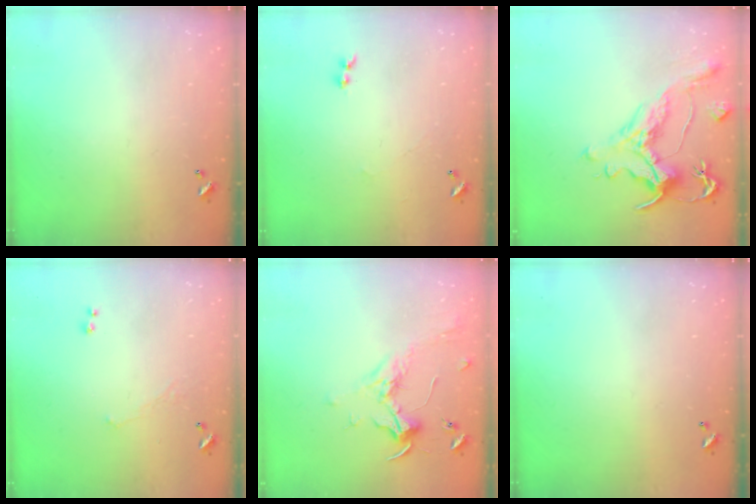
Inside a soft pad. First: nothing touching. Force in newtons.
{"total": 1.0, "press": 0.3, "slide": 1.0}
{"total": 2.4, "press": 1.9, "slide": 1.4}
{"total": 0.7, "press": 0.2, "slide": 0.7}
{"total": 1.9, "press": 1.7, "slide": 0.8}
{"total": 0.0}